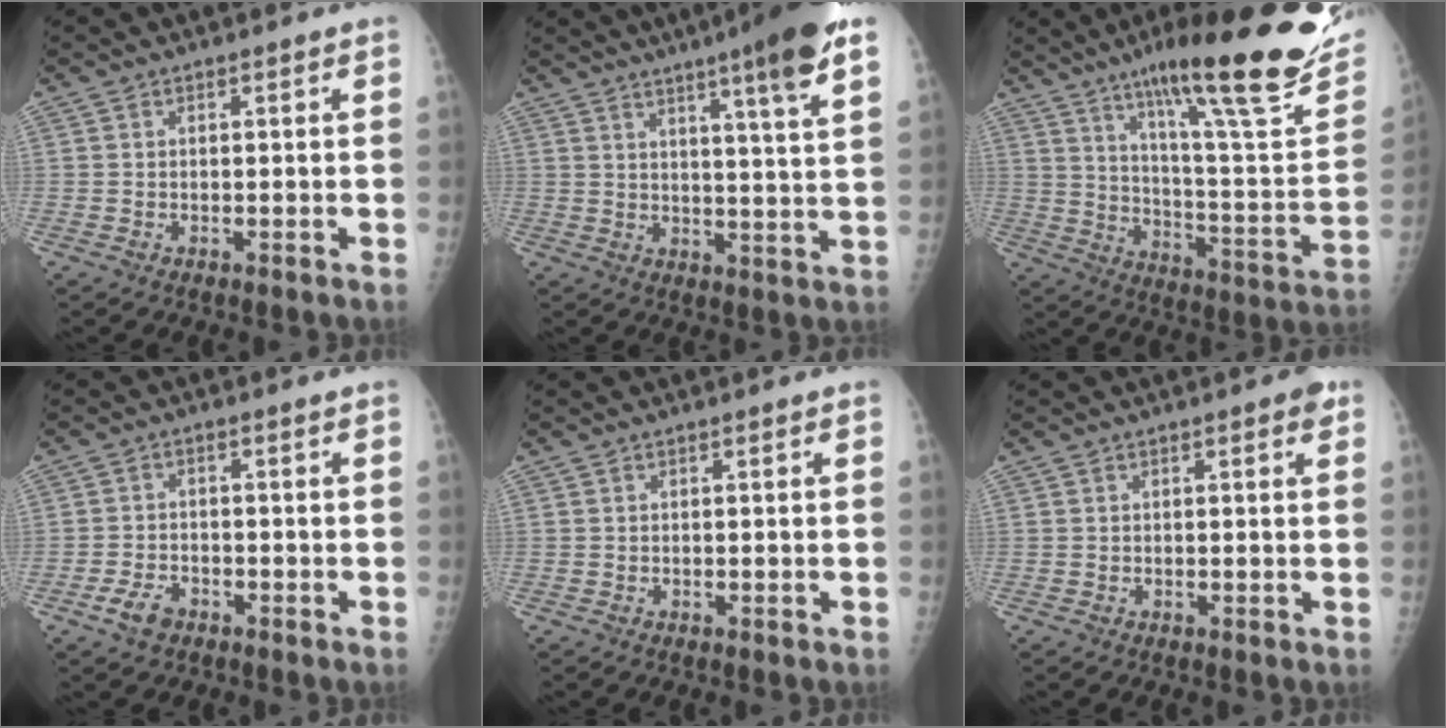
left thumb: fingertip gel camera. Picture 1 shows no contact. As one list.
[{"total": 13.9, "force": [8.6, 0.6, 10.9], "torque": [-0.150, -0.032, 0.109]}, {"total": 30.6, "force": [21.0, 5.0, 21.7], "torque": [-0.295, -0.085, 0.306]}, {"total": 3.7, "force": [-2.2, 2.3, 1.9], "torque": [-0.036, 0.011, -0.038]}, {"total": 0.0}, {"total": 1.8, "force": [0.9, 0.7, 1.4], "torque": [-0.013, 0.000, 0.008]}]